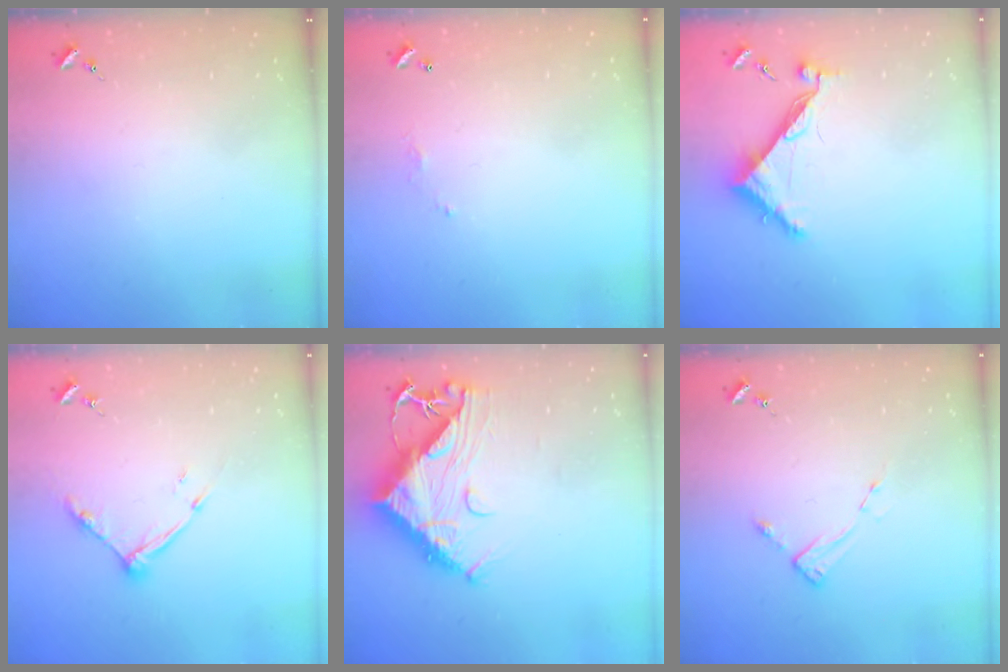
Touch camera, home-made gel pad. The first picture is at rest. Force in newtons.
{"total": 3.6, "press": 3.6, "slide": 0.1}
{"total": 7.3, "press": 7.3, "slide": 0.6}
{"total": 9.3, "press": 9.3, "slide": 0.4}
{"total": 14.1, "press": 14.0, "slide": 1.3}
{"total": 3.0, "press": 3.0, "slide": 0.5}